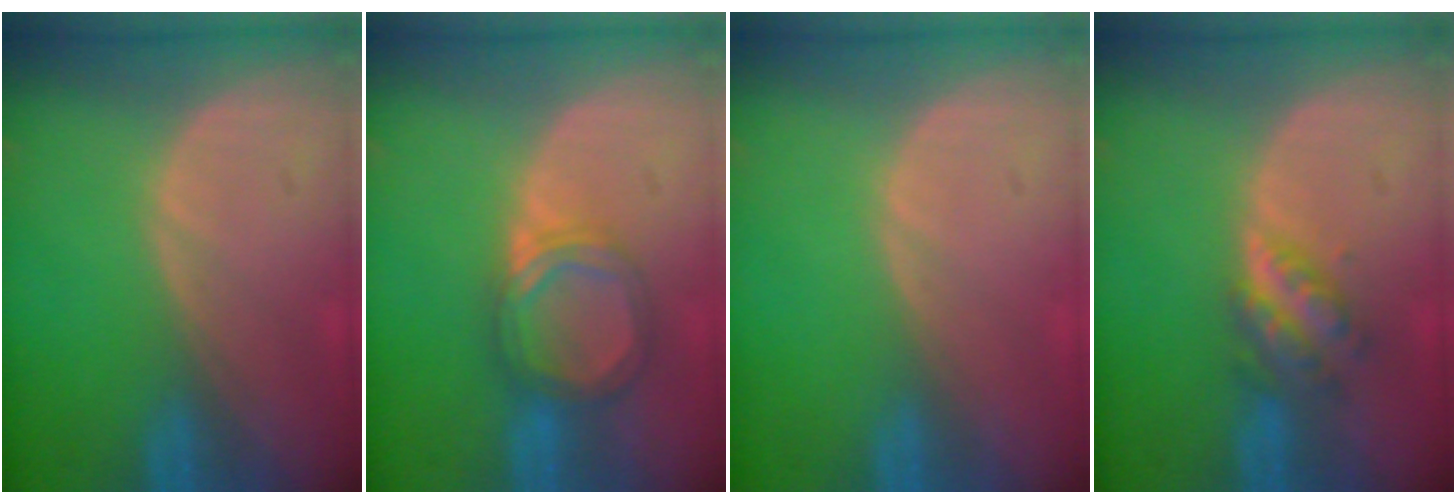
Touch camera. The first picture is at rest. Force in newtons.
{"total": 5.4, "press": 5.3, "slide": 1.0}
{"total": 0.0}
{"total": 4.7, "press": 4.6, "slide": 1.2}